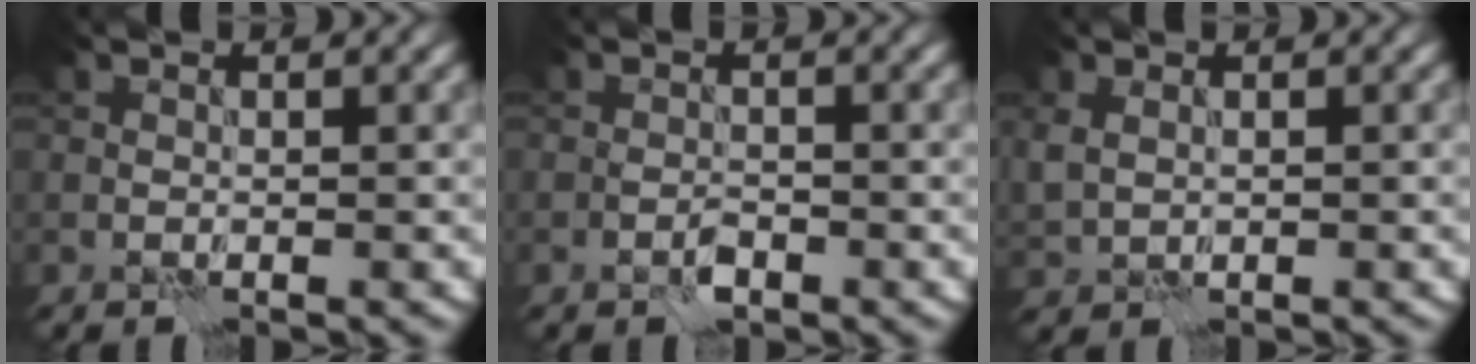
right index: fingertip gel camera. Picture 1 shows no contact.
{"total": 1.4, "force": [-0.9, 0.5, 0.9], "torque": [-0.018, 0.002, -0.019]}
{"total": 1.3, "force": [0.3, 1.0, 0.9], "torque": [-0.023, -0.003, 0.011]}